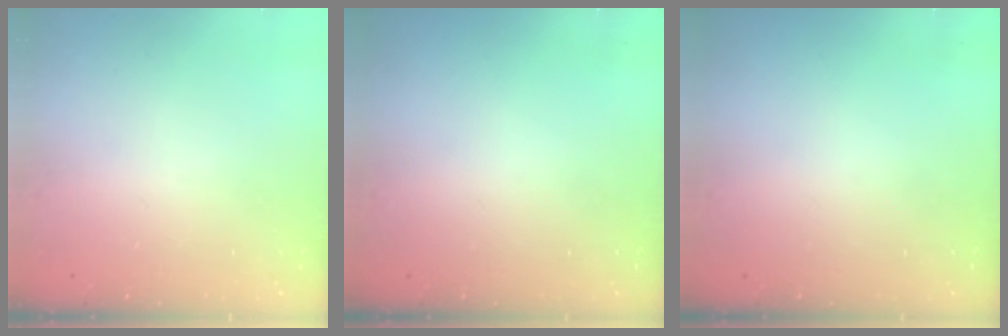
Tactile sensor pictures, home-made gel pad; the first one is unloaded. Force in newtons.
{"total": 0.0}
{"total": 0.0}